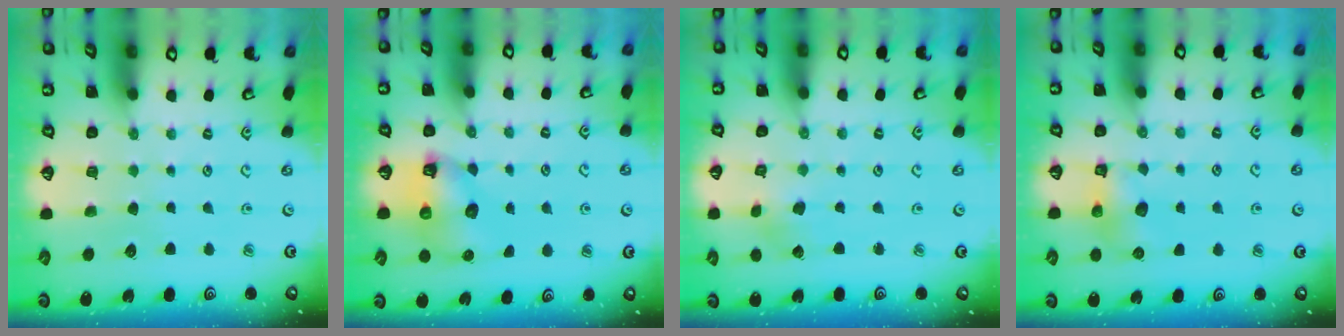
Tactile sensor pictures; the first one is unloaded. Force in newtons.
{"total": 7.8, "press": 7.7, "slide": 1.0}
{"total": 2.3, "press": 2.3, "slide": 0.4}
{"total": 7.5, "press": 7.4, "slide": 0.9}